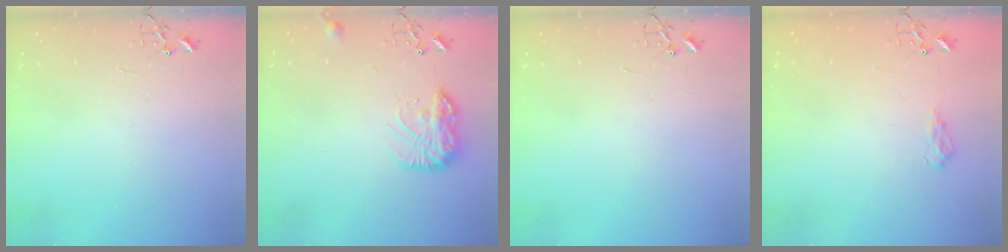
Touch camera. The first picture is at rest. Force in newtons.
{"total": 12.8, "press": 12.8, "slide": 0.7}
{"total": 0.0}
{"total": 7.4, "press": 7.4, "slide": 0.9}